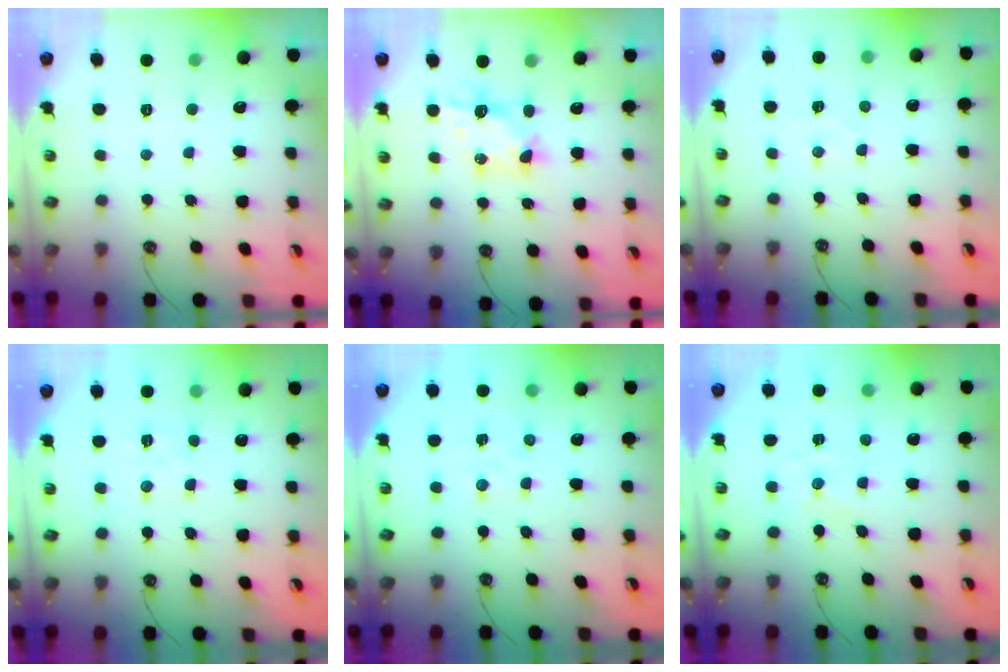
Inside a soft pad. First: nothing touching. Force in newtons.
{"total": 5.9, "press": 5.9, "slide": 0.1}
{"total": 4.6, "press": 4.6, "slide": 0.5}
{"total": 3.7, "press": 3.7, "slide": 0.5}
{"total": 2.3, "press": 2.3, "slide": 0.4}
{"total": 0.0}